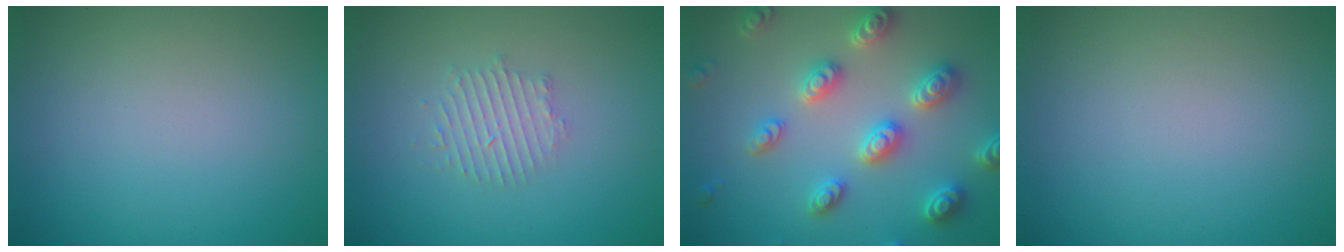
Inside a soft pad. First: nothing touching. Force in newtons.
{"total": 2.1, "press": 2.1, "slide": 0.4}
{"total": 5.3, "press": 5.1, "slide": 1.2}
{"total": 0.0}